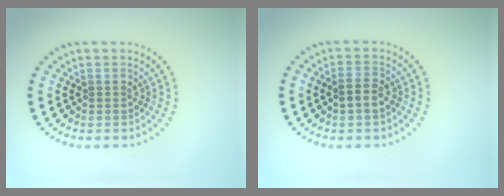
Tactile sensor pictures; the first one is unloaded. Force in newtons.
{"total": 1.9, "press": 1.8, "slide": 0.5}